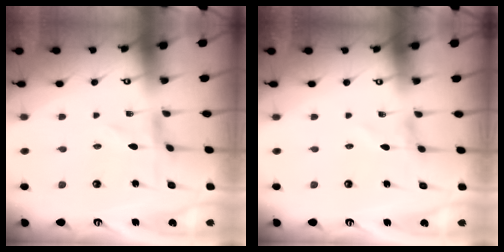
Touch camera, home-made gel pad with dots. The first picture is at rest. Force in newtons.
{"total": 0.0}